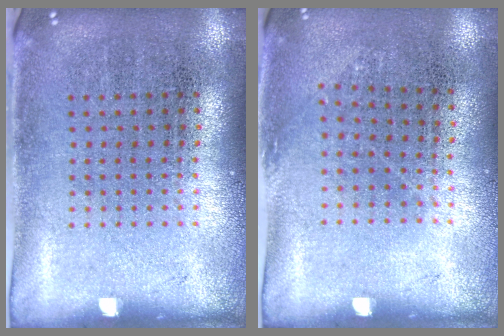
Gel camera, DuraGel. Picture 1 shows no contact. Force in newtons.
{"total": 0.7, "press": 0.5, "slide": 0.4}